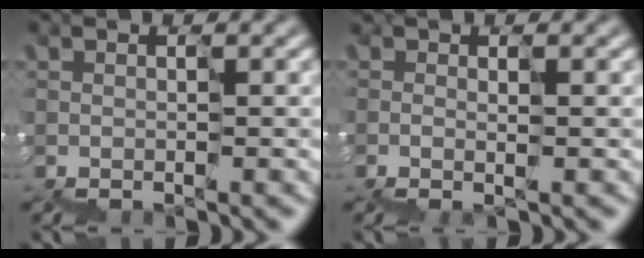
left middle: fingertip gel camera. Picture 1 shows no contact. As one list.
[{"total": 1.1, "force": [0.1, 0.5, 1.0], "torque": [-0.013, -0.001, 0.001]}]